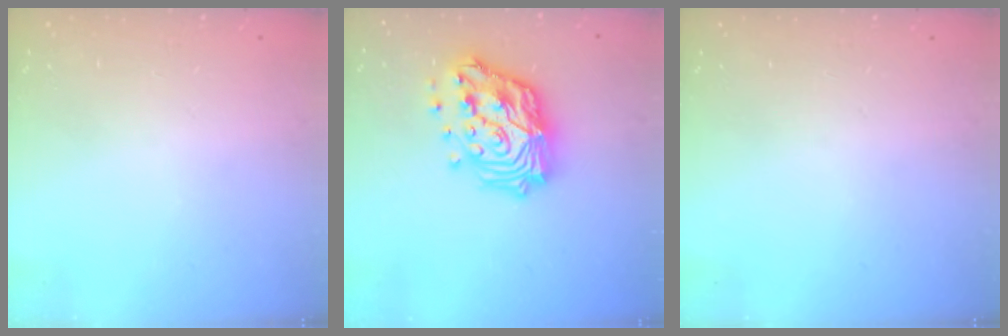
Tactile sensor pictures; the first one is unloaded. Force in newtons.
{"total": 19.2, "press": 19.1, "slide": 1.8}
{"total": 0.0}